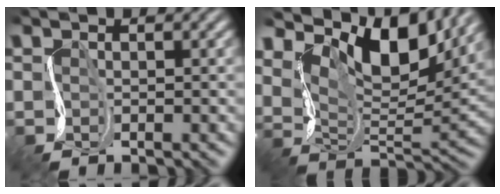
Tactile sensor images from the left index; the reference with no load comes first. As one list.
[{"total": 12.0, "force": [7.2, 4.9, 8.3], "torque": [-0.150, 0.013, 0.126]}]